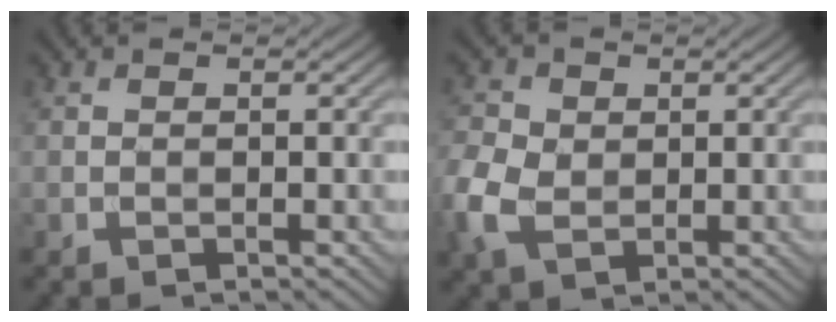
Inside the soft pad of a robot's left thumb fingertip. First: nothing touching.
{"total": 5.7, "force": [-0.5, 4.5, 3.5], "torque": [-0.102, 0.000, -0.017]}